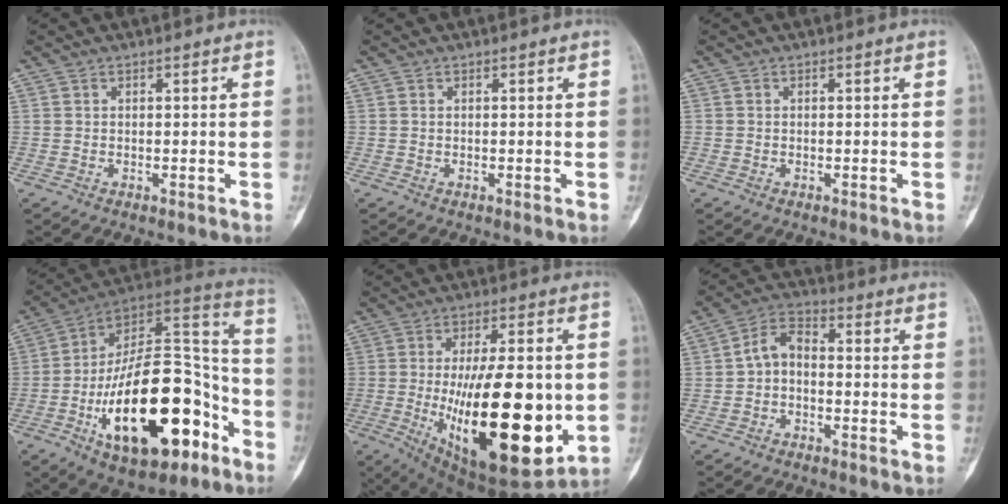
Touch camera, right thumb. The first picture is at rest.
{"total": 0.0}
{"total": 0.0}
{"total": 30.9, "force": [-12.4, 14.5, 24.3], "torque": [-0.376, 0.075, -0.185]}
{"total": 27.3, "force": [-3.9, 10.7, 24.8], "torque": [-0.378, -0.028, -0.037]}
{"total": 5.7, "force": [-0.9, 3.7, 4.3], "torque": [-0.066, 0.028, -0.033]}